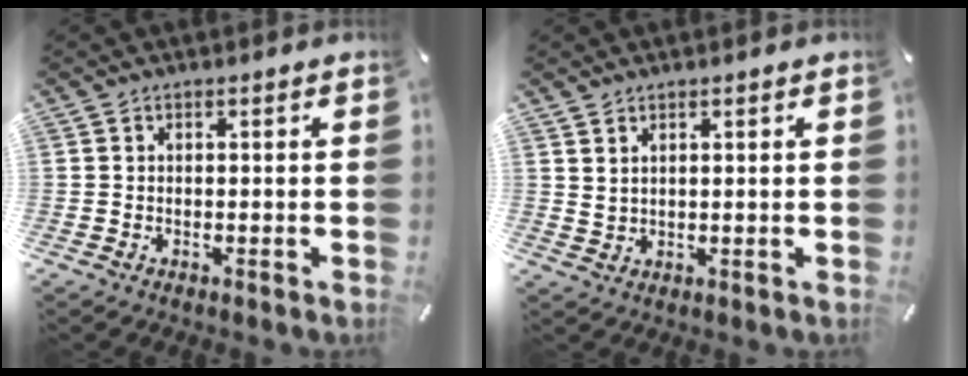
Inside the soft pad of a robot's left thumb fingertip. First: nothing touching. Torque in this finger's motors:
{"motor_torque": [0.23, -0.11, -0.17, -0.28, 0.01]}